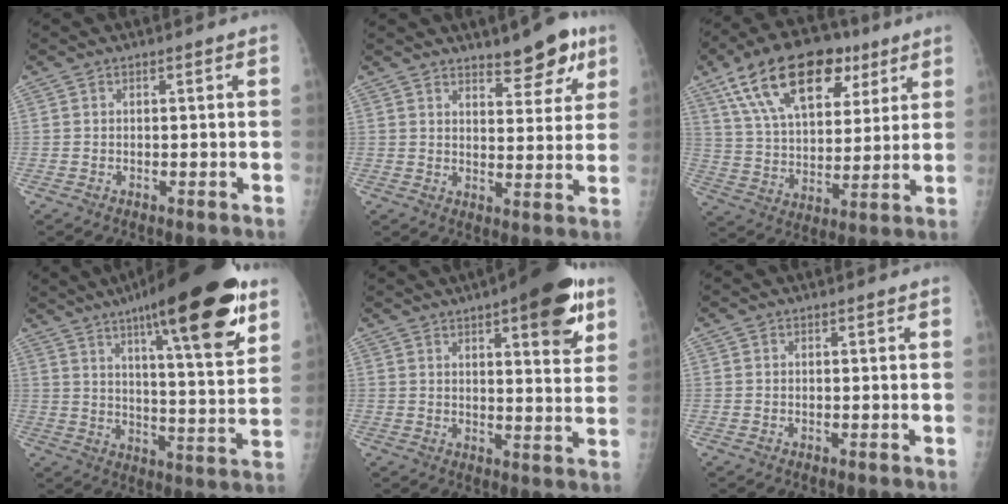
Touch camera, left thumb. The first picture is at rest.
{"total": 8.3, "force": [5.8, 2.9, 5.2], "torque": [-0.041, -0.036, 0.081]}
{"total": 21.7, "force": [11.5, 11.8, 14.1], "torque": [-0.216, -0.012, 0.200]}
{"total": 23.8, "force": [13.8, 4.9, 18.8], "torque": [-0.261, -0.049, 0.204]}
{"total": 14.8, "force": [7.8, 4.4, 11.8], "torque": [-0.125, -0.030, 0.100]}
{"total": 0.0}